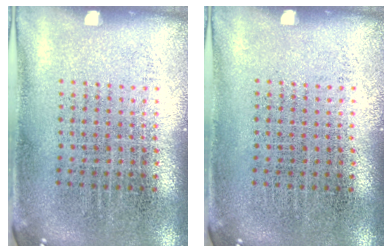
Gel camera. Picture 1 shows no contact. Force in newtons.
{"total": 0.0}